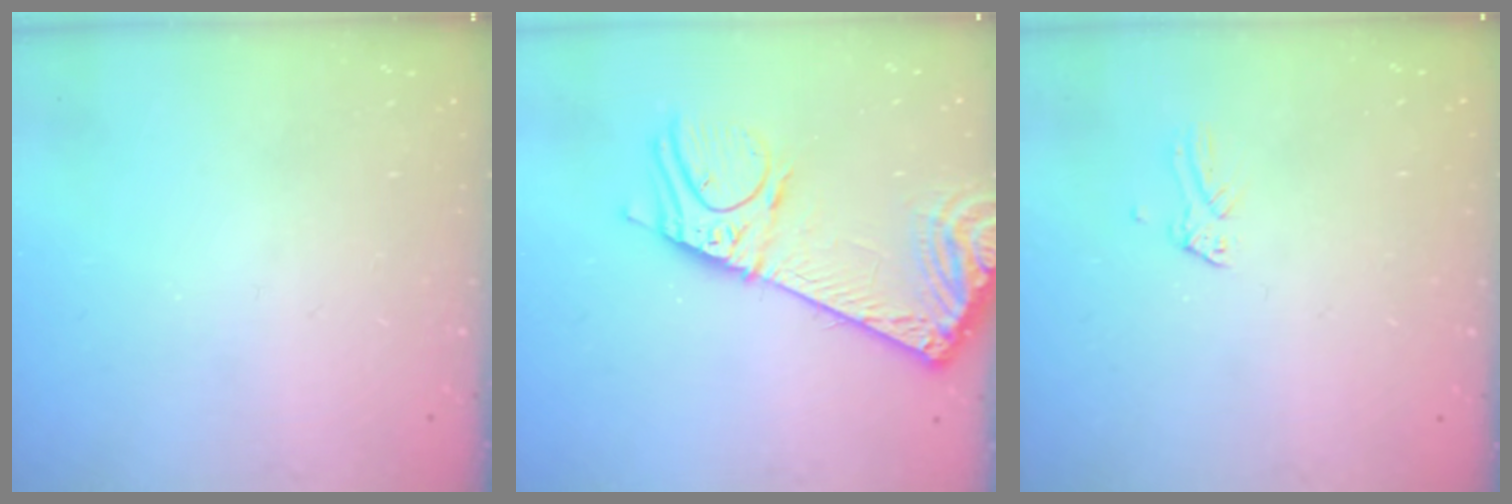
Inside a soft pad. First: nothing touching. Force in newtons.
{"total": 14.0, "press": 13.6, "slide": 3.2}
{"total": 0.0}